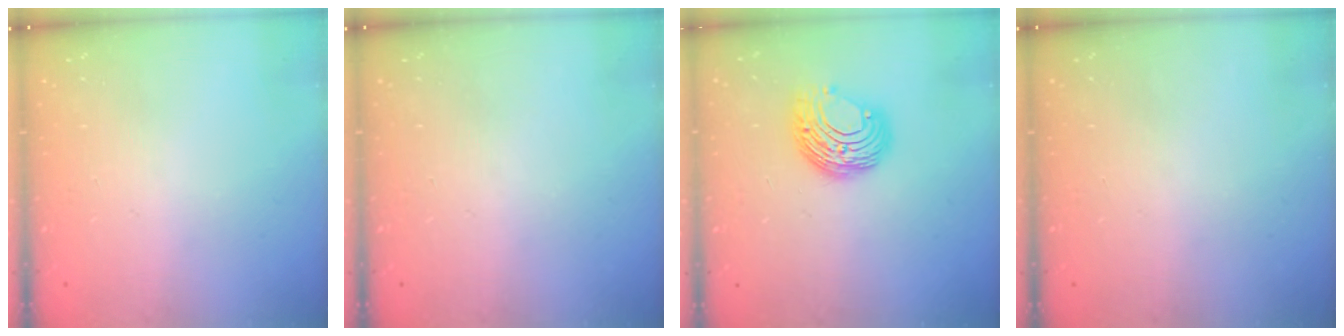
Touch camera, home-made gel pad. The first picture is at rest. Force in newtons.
{"total": 0.0}
{"total": 9.2, "press": 9.2, "slide": 0.4}
{"total": 0.0}